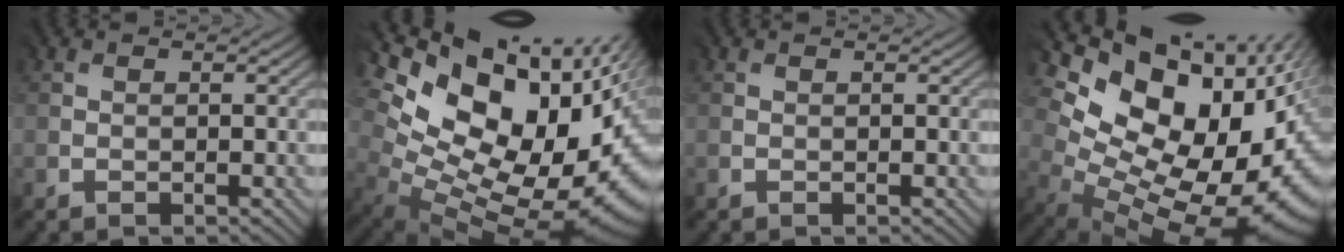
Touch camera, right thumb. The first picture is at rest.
{"total": 17.3, "force": [2.7, 10.5, 13.5], "torque": [-0.191, -0.024, 0.109]}
{"total": 0.0}
{"total": 16.8, "force": [2.5, 10.6, 12.8], "torque": [-0.161, -0.027, 0.103]}